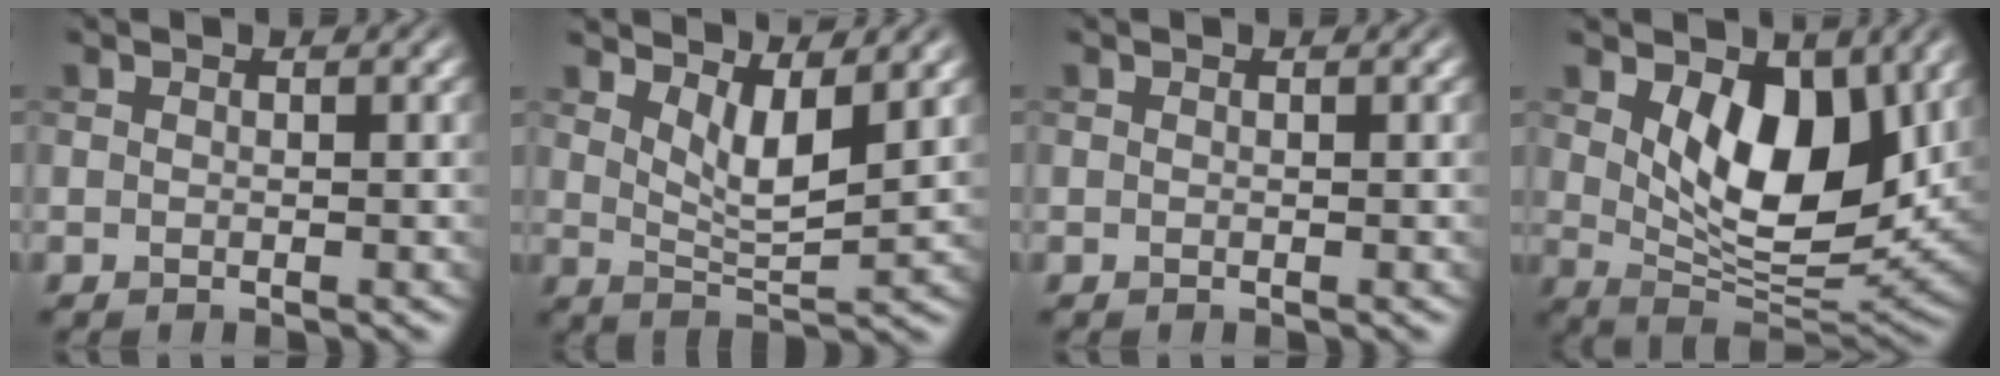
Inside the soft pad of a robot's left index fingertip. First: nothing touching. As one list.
[{"total": 3.8, "force": [2.2, 1.0, 2.9], "torque": [-0.053, -0.015, 0.041]}, {"total": 0.0}, {"total": 8.7, "force": [2.6, 4.8, 6.7], "torque": [-0.117, -0.022, 0.044]}]